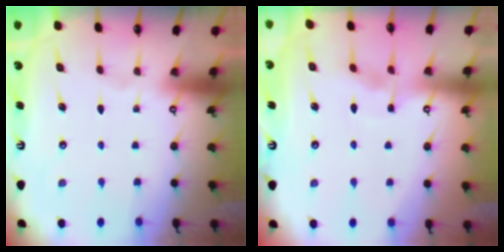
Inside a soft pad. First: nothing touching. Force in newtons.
{"total": 3.0, "press": 2.9, "slide": 0.4}